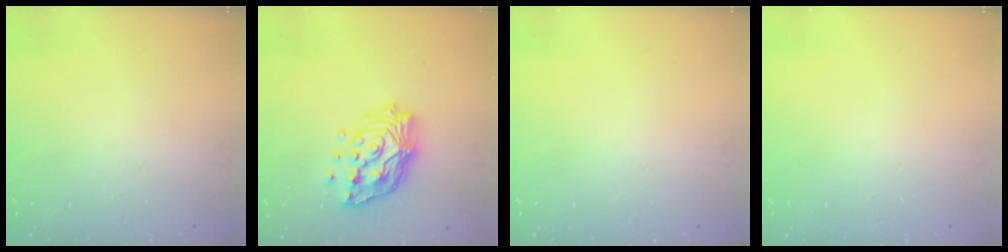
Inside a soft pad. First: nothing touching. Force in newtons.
{"total": 16.1, "press": 16.0, "slide": 1.8}
{"total": 0.0}
{"total": 0.0}